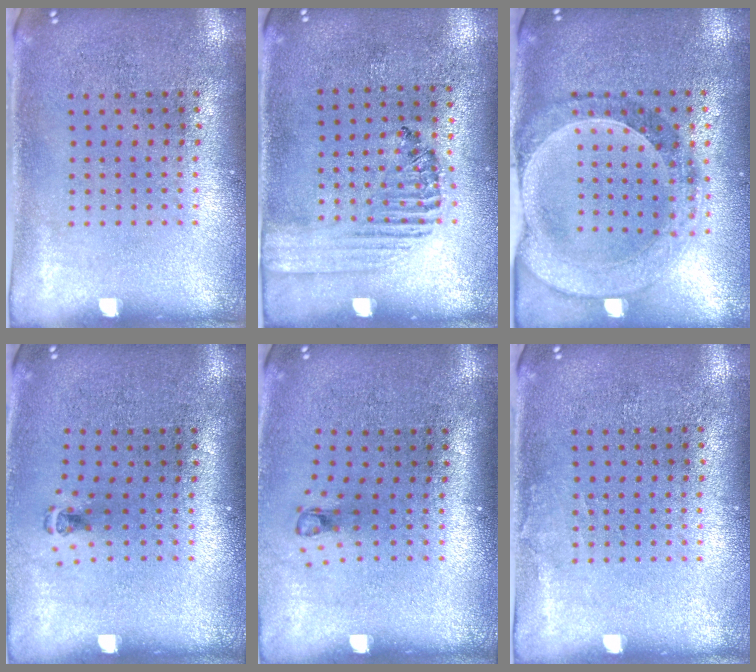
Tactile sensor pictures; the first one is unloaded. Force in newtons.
{"total": 1.3, "press": 1.0, "slide": 0.8}
{"total": 1.5, "press": 1.5, "slide": 0.3}
{"total": 0.5, "press": 0.4, "slide": 0.4}
{"total": 0.7, "press": 0.3, "slide": 0.6}
{"total": 0.5, "press": 0.5, "slide": 0.1}